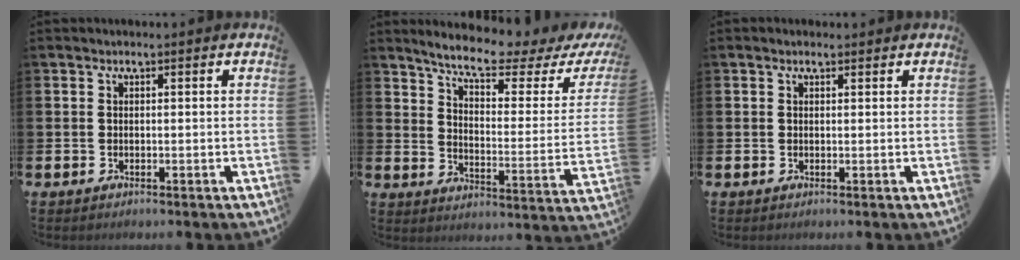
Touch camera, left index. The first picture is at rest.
{"total": 7.7, "force": [6.7, 0.8, 3.7], "torque": [-0.092, -0.048, 0.109]}
{"total": 0.9, "force": [0.8, 0.3, 0.3], "torque": [0.008, -0.002, 0.010]}